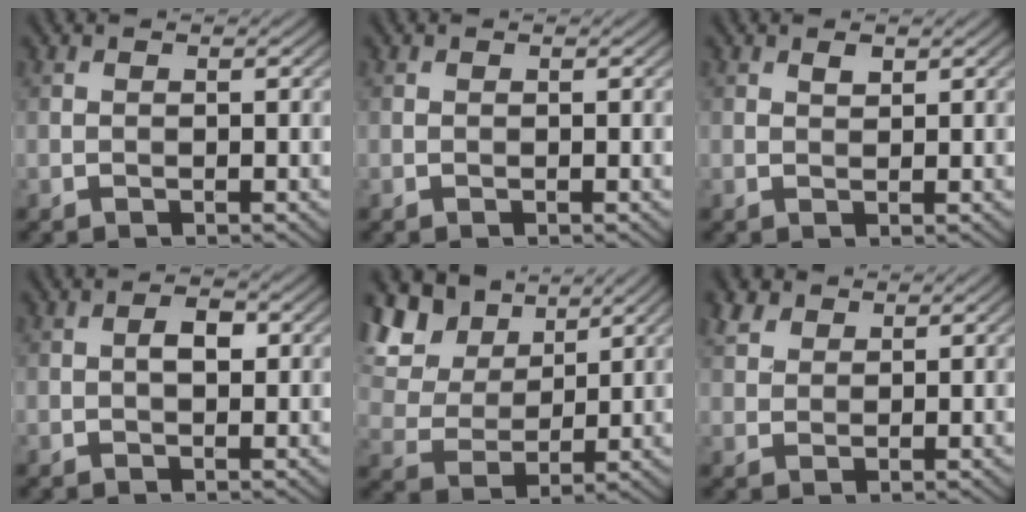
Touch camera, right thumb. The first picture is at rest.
{"total": 0.0}
{"total": 1.1, "force": [0.8, 0.5, 0.6], "torque": [-0.012, -0.002, 0.015]}
{"total": 2.1, "force": [0.2, 1.0, 1.8], "torque": [-0.029, 0.006, 0.000]}
{"total": 13.8, "force": [8.0, 8.2, 7.6], "torque": [-0.221, 0.027, 0.160]}
{"total": 3.2, "force": [2.2, 1.9, 1.3], "torque": [-0.034, 0.009, 0.047]}